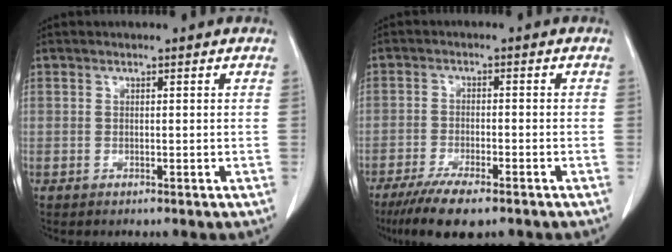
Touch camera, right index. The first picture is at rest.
{"total": 8.8, "force": [-6.4, 1.6, 5.7], "torque": [-0.094, -0.017, -0.102]}